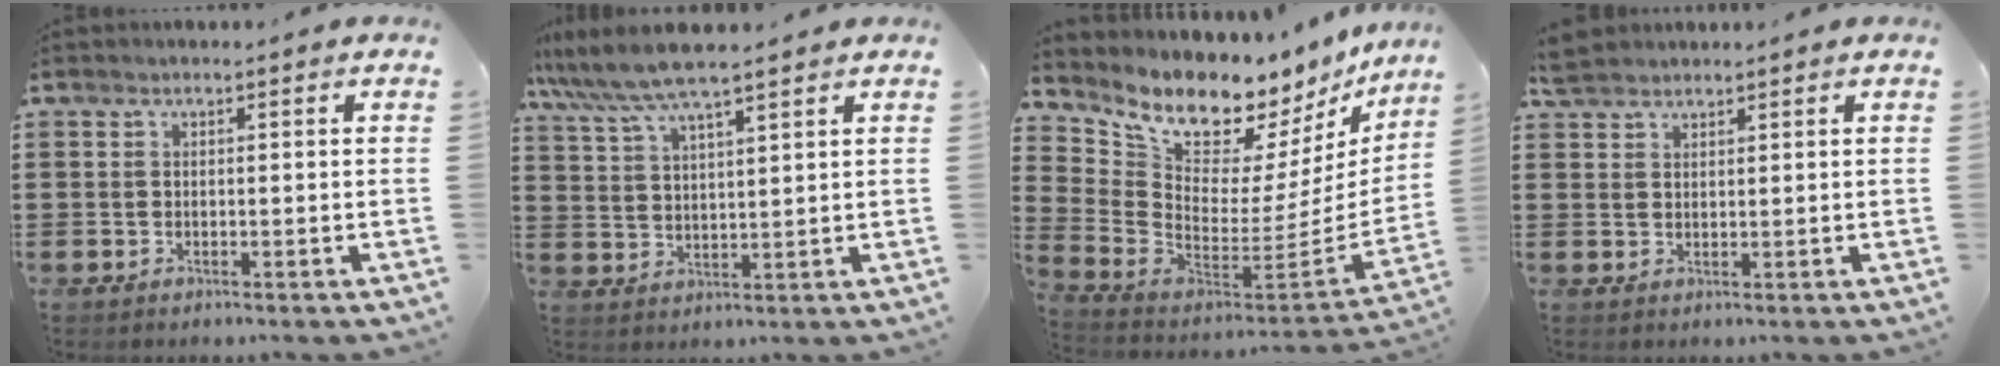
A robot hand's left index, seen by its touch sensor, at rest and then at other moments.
{"total": 6.9, "force": [5.9, 0.6, 3.5], "torque": [-0.086, -0.016, 0.106]}
{"total": 8.4, "force": [7.6, 2.8, 2.4], "torque": [-0.080, -0.082, 0.130]}
{"total": 2.6, "force": [2.4, 0.9, 0.5], "torque": [-0.016, 0.003, 0.049]}